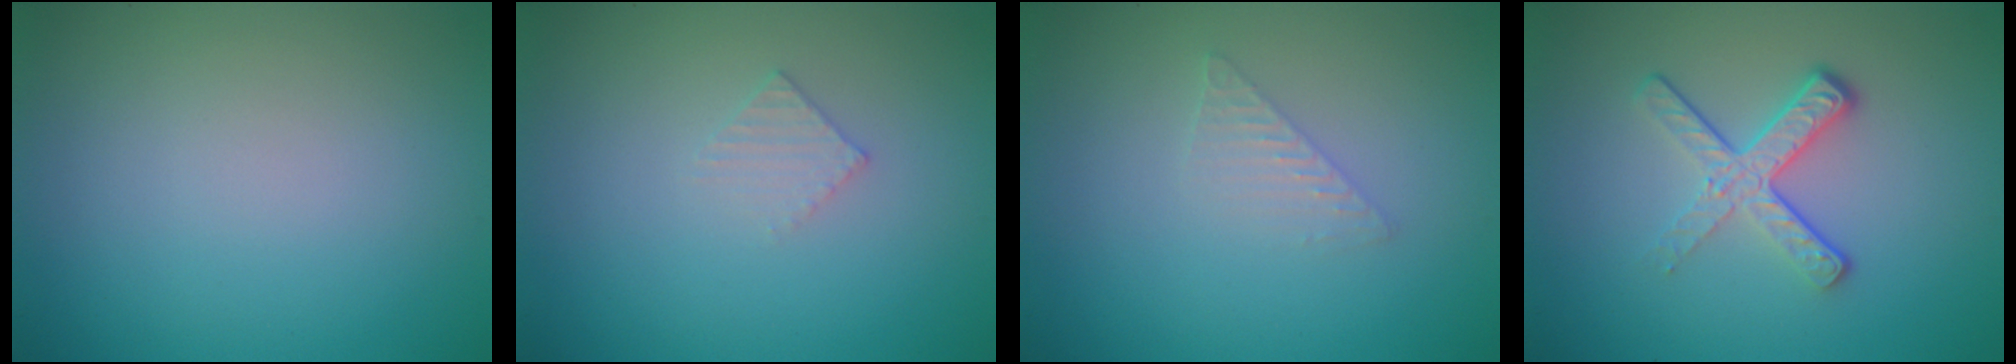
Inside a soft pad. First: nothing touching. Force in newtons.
{"total": 1.1, "press": 1.1, "slide": 0.0}
{"total": 1.4, "press": 1.4, "slide": 0.1}
{"total": 4.0, "press": 2.6, "slide": 3.1}